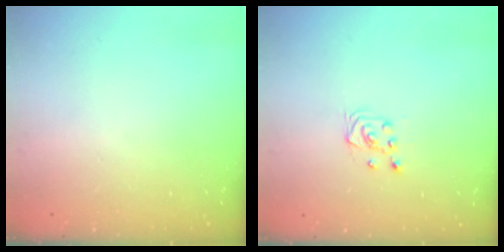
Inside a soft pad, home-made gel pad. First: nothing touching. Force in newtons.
{"total": 3.5, "press": 3.4, "slide": 0.8}